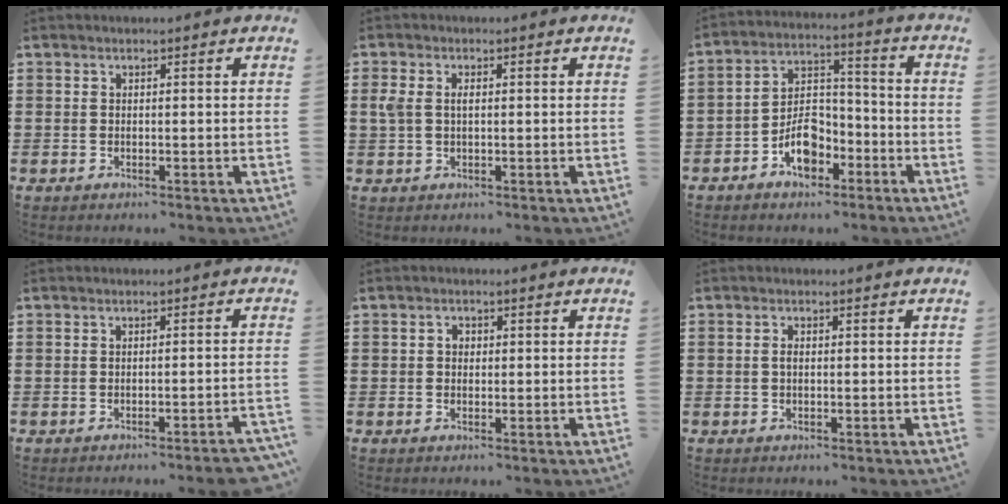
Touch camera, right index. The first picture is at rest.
{"total": 2.5, "force": [0.4, 1.4, 2.0], "torque": [-0.057, 0.003, 0.000]}
{"total": 7.3, "force": [-4.1, 4.3, 4.1], "torque": [-0.080, 0.019, -0.076]}
{"total": 1.8, "force": [-1.5, -0.3, 0.9], "torque": [-0.016, -0.001, -0.029]}
{"total": 1.2, "force": [0.1, 1.0, 0.6], "torque": [-0.014, 0.006, 0.001]}
{"total": 1.0, "force": [-0.1, 0.4, 0.9], "torque": [-0.019, 0.000, -0.002]}